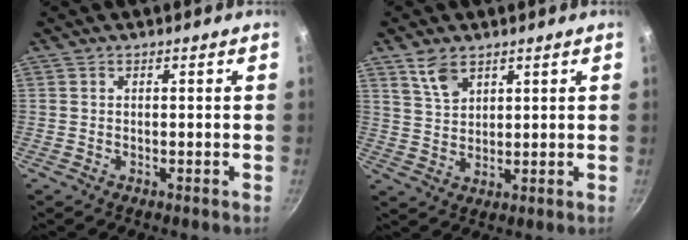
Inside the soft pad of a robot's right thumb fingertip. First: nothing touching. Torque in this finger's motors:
{"motor_torque": [-0.87, 1.08, 0.04, 0.13, 0.22]}